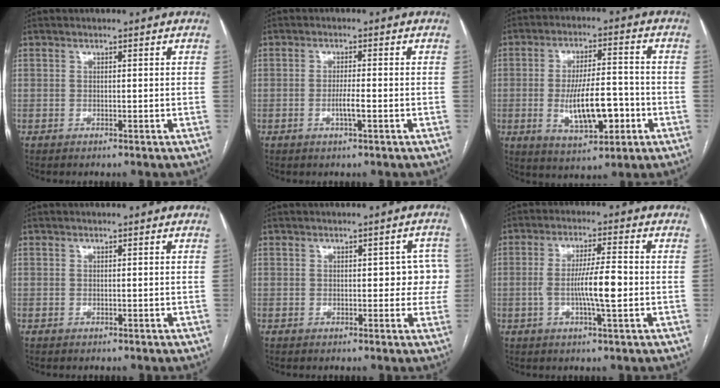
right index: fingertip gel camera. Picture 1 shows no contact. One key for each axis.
{"total": 2.7, "fx": -0.9, "fy": 0.1, "fz": 2.5, "tx": -0.048, "ty": -0.002, "tz": -0.017}
{"total": 11.1, "fx": -2.7, "fy": 3.7, "fz": 10.1, "tx": -0.184, "ty": 0.004, "tz": -0.037}
{"total": 0.0}
{"total": 4.5, "fx": 0.4, "fy": 2.6, "fz": 3.7, "tx": -0.022, "ty": 0.028, "tz": 0.004}
{"total": 7.2, "fx": -1.2, "fy": 0.4, "fz": 7.1, "tx": -0.131, "ty": 0.001, "tz": -0.022}